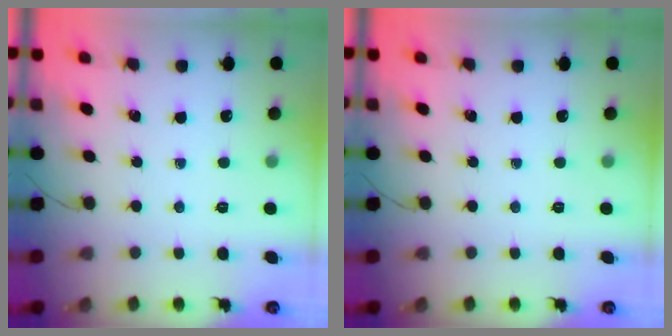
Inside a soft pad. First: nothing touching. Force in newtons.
{"total": 0.0}